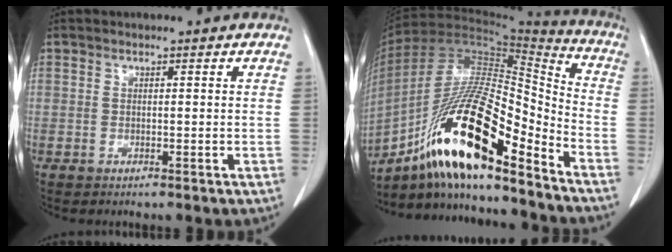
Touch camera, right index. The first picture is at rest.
{"total": 22.5, "force": [-13.3, 4.0, 17.7], "torque": [-0.338, -0.008, -0.237]}